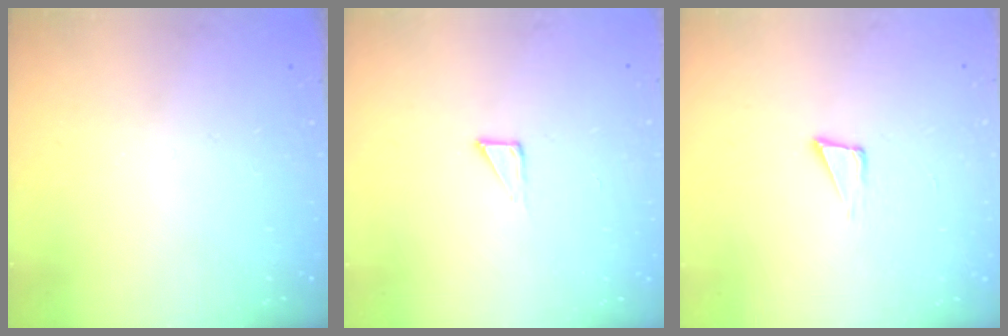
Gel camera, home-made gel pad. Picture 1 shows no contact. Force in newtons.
{"total": 2.1, "press": 2.1, "slide": 0.1}
{"total": 4.0, "press": 2.8, "slide": 2.9}